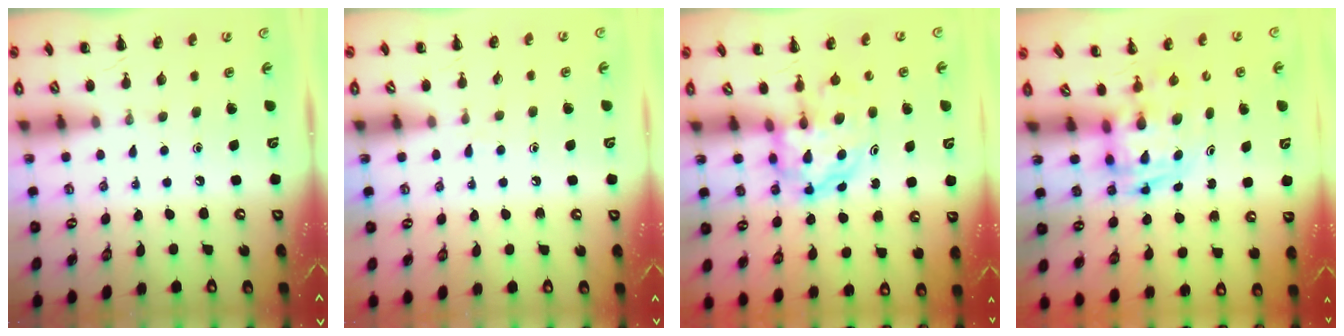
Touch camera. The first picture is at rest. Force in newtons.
{"total": 4.0, "press": 3.6, "slide": 1.7}
{"total": 5.0, "press": 4.9, "slide": 1.2}
{"total": 2.7, "press": 2.6, "slide": 0.5}